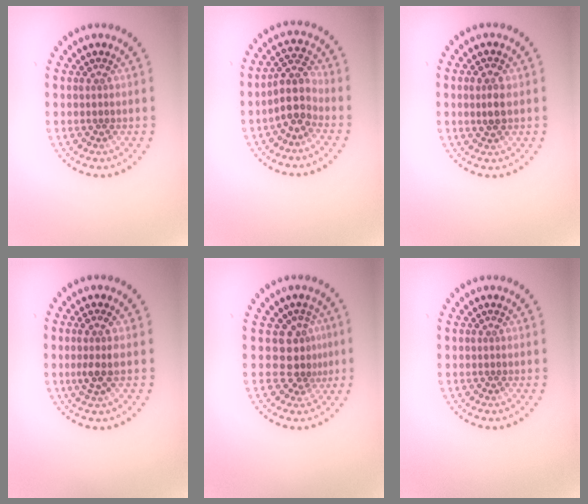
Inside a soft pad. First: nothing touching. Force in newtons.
{"total": 3.4, "press": 2.8, "slide": 2.0}
{"total": 2.0, "press": 2.0, "slide": 0.2}
{"total": 1.7, "press": 1.5, "slide": 0.9}
{"total": 2.9, "press": 2.0, "slide": 2.1}
{"total": 0.0}